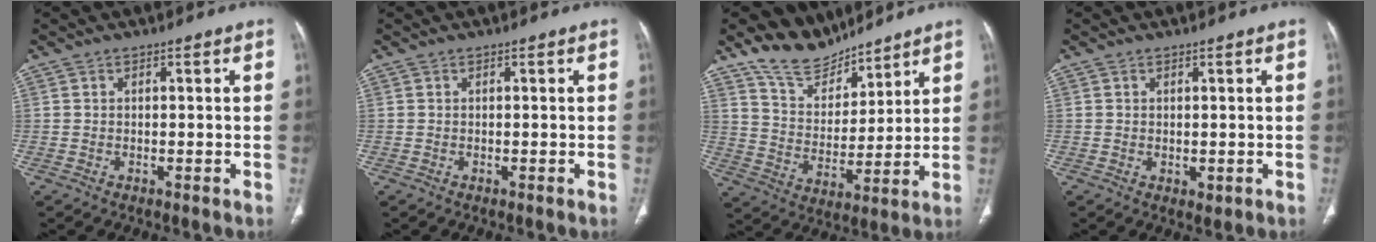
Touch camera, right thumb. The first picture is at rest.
{"total": 0.0}
{"total": 11.8, "force": [10.1, 5.5, 2.6], "torque": [-0.017, -0.066, 0.195]}
{"total": 1.2, "force": [0.2, 0.9, 0.8], "torque": [-0.014, -0.004, 0.009]}